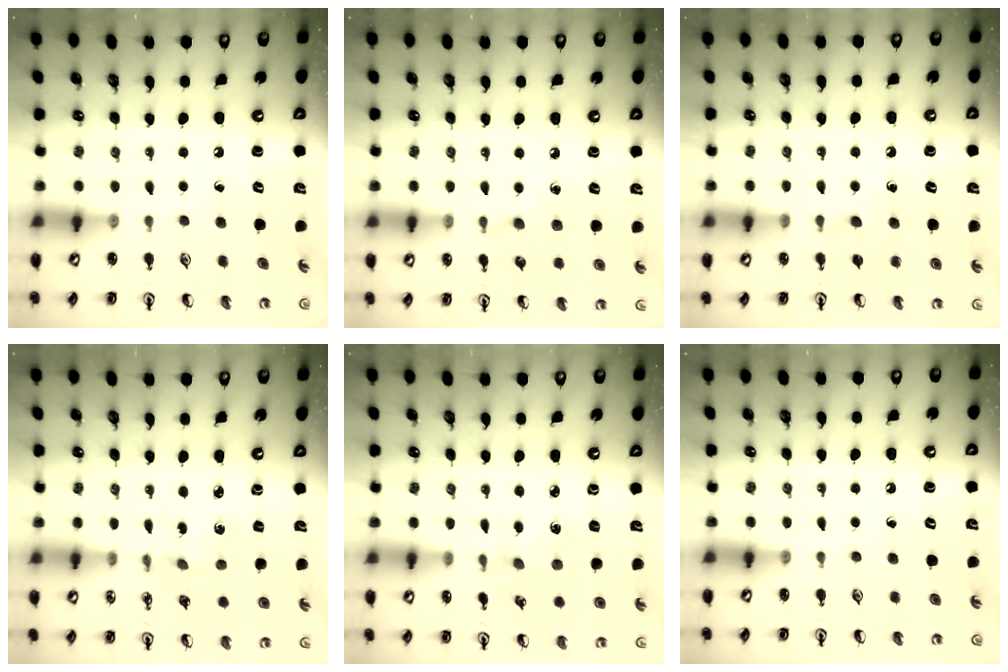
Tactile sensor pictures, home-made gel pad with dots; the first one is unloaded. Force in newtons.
{"total": 6.4, "press": 6.3, "slide": 0.9}
{"total": 5.6, "press": 5.6, "slide": 0.7}
{"total": 1.4, "press": 1.4, "slide": 0.2}
{"total": 1.1, "press": 1.0, "slide": 0.2}
{"total": 0.0}